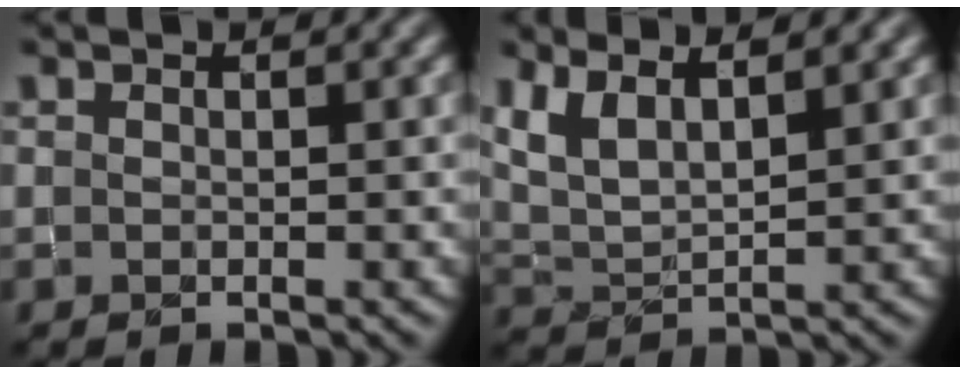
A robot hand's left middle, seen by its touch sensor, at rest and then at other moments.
{"total": 4.9, "force": [3.2, 1.8, 3.3], "torque": [-0.079, 0.008, 0.061]}